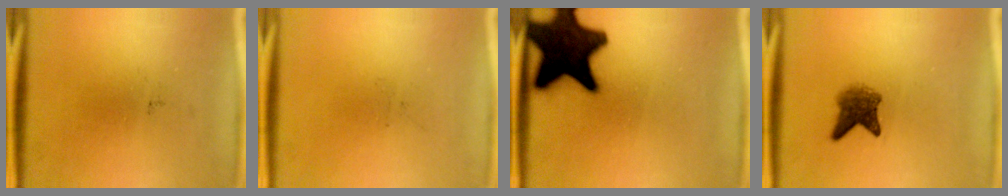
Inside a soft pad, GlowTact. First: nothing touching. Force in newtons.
{"total": 0.0}
{"total": 17.7}
{"total": 3.5}